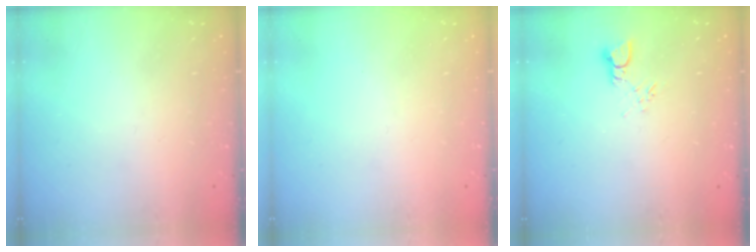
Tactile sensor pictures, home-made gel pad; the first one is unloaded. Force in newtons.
{"total": 0.0}
{"total": 3.3, "press": 3.3, "slide": 0.4}